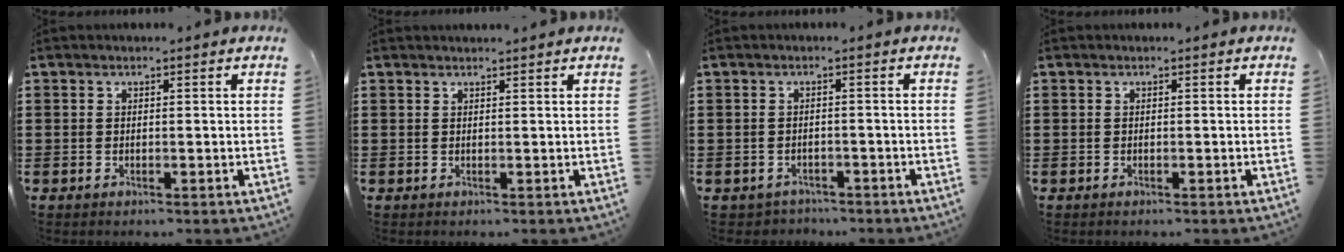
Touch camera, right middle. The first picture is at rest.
{"total": 0.7, "force": [0.7, -0.1, 0.1], "torque": [-0.002, -0.001, 0.014]}
{"total": 1.4, "force": [-1.2, 0.5, -0.2], "torque": [-0.001, 0.003, -0.030]}
{"total": 0.0}